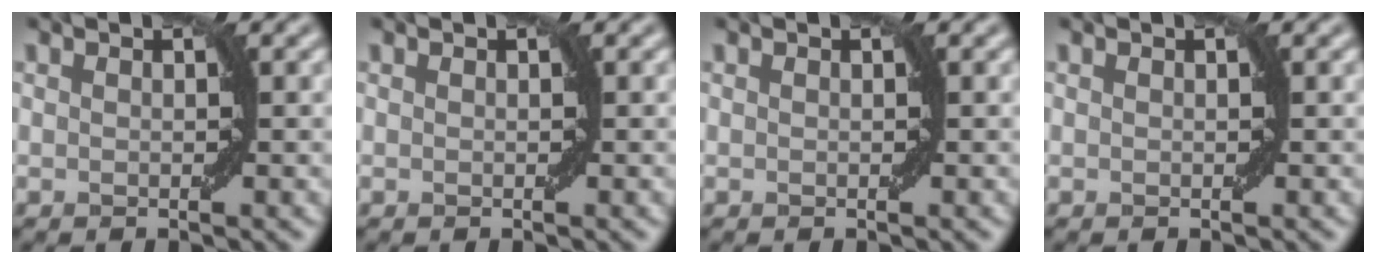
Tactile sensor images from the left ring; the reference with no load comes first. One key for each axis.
{"total": 0.0}
{"total": 0.0}
{"total": 0.0}